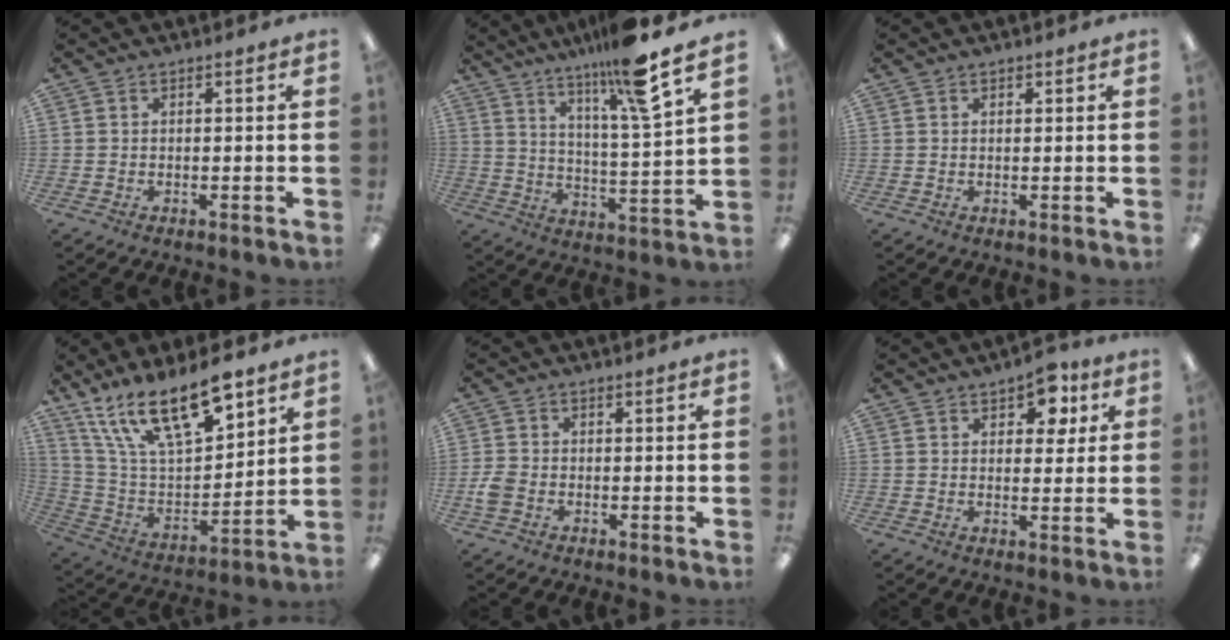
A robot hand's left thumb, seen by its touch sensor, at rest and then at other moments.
{"total": 14.5, "force": [11.2, 0.4, 9.3], "torque": [-0.164, -0.061, 0.173]}
{"total": 0.7, "force": [0.6, 0.4, 0.2], "torque": [-0.003, 0.000, 0.012]}
{"total": 20.0, "force": [13.9, 7.3, 12.3], "torque": [-0.222, -0.081, 0.247]}
{"total": 3.2, "force": [-1.0, 2.4, 2.0], "torque": [-0.039, 0.006, -0.019]}
{"total": 7.7, "force": [4.4, 4.3, 4.6], "torque": [-0.044, -0.014, 0.072]}